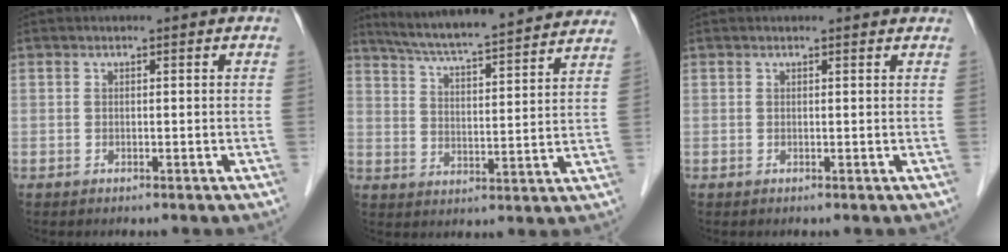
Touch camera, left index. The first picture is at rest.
{"total": 23.2, "force": [21.1, 1.4, 9.6], "torque": [-0.153, -0.002, 0.285]}
{"total": 3.4, "force": [3.3, 0.5, 0.6], "torque": [-0.011, 0.013, 0.027]}